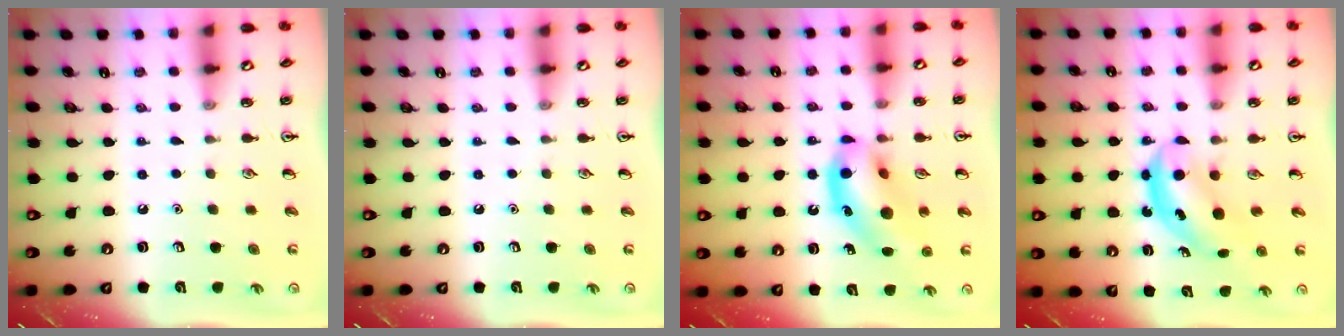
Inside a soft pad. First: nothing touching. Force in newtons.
{"total": 0.0}
{"total": 14.7, "press": 14.1, "slide": 4.2}
{"total": 5.5, "press": 5.4, "slide": 0.9}